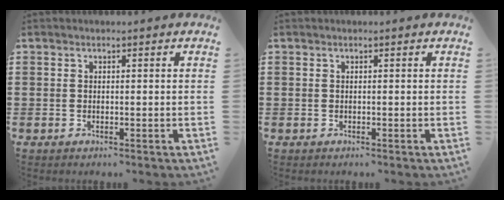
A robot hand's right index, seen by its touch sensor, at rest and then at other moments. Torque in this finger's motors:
{"motor_torque": [0.26, -0.06, -0.01, 0.01]}